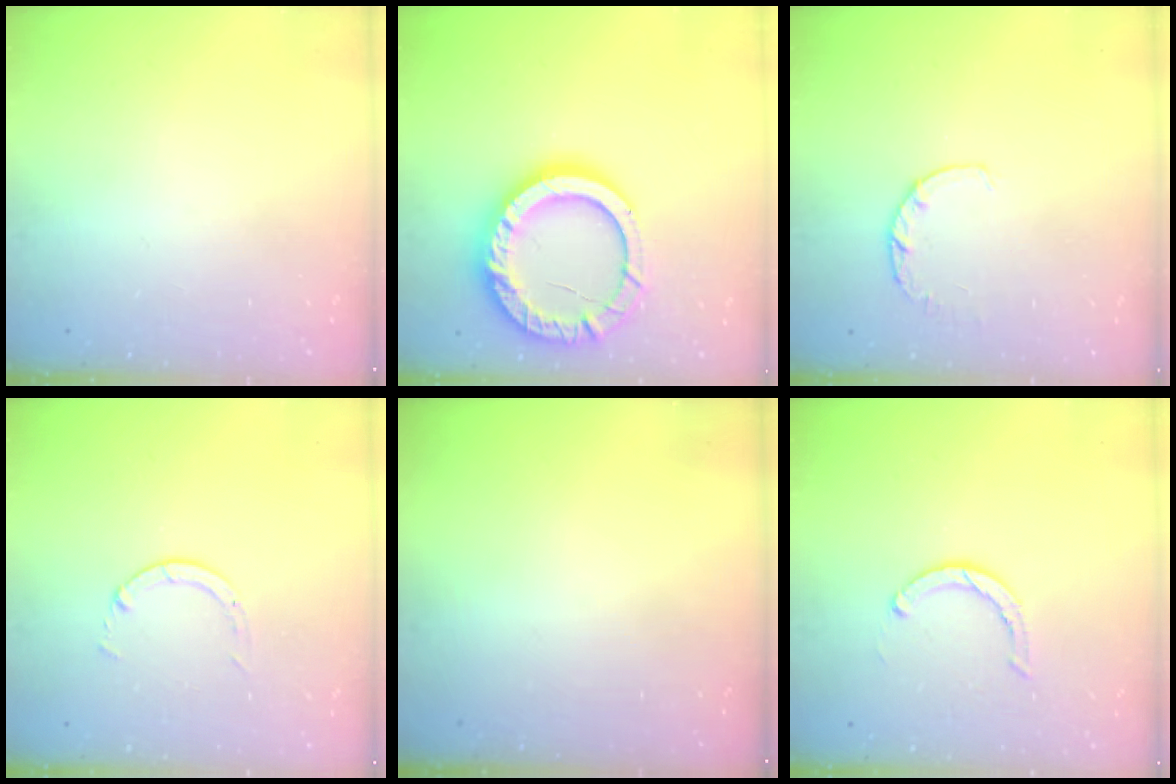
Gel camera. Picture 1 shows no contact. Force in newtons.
{"total": 19.7, "press": 19.6, "slide": 1.7}
{"total": 2.8, "press": 2.7, "slide": 0.5}
{"total": 1.3, "press": 1.2, "slide": 0.3}
{"total": 0.0}
{"total": 3.5, "press": 3.4, "slide": 0.5}